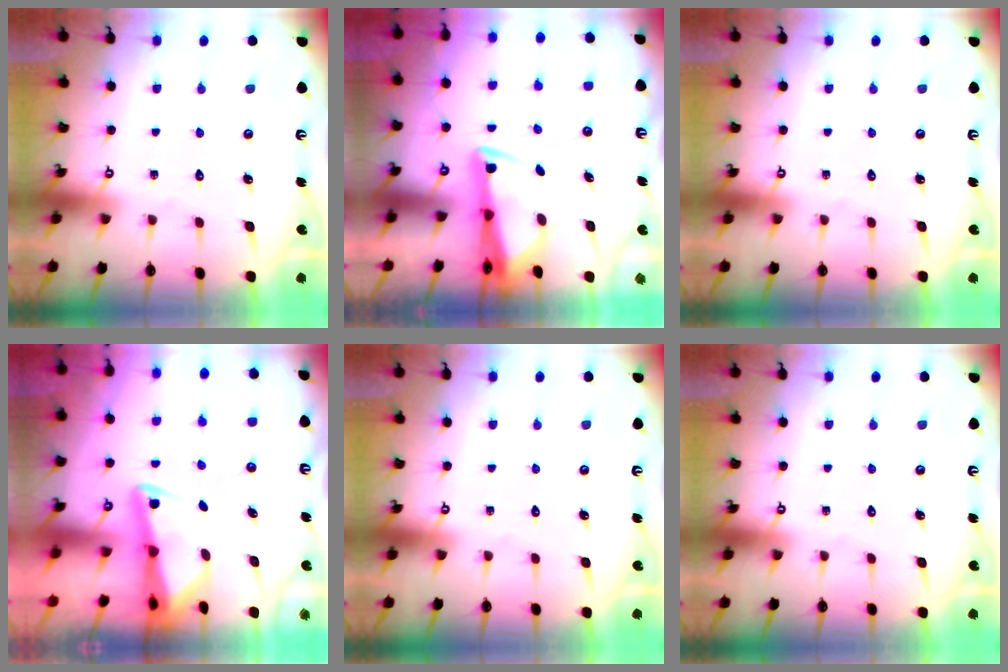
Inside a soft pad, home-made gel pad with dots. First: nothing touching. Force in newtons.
{"total": 2.8, "press": 2.6, "slide": 0.9}
{"total": 0.0}
{"total": 2.3, "press": 2.2, "slide": 0.3}
{"total": 0.0}
{"total": 0.0}